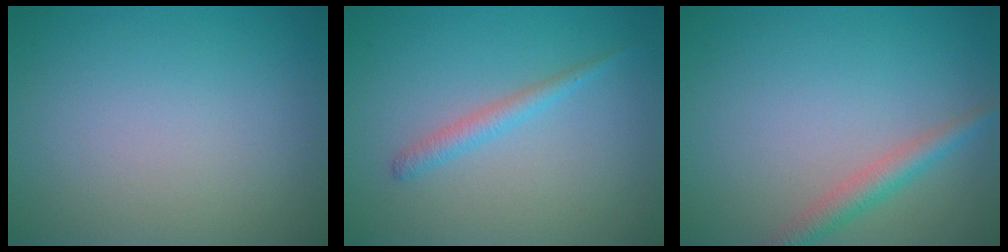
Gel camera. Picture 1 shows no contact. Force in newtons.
{"total": 1.5, "press": 1.5, "slide": 0.2}
{"total": 2.5, "press": 2.5, "slide": 0.0}